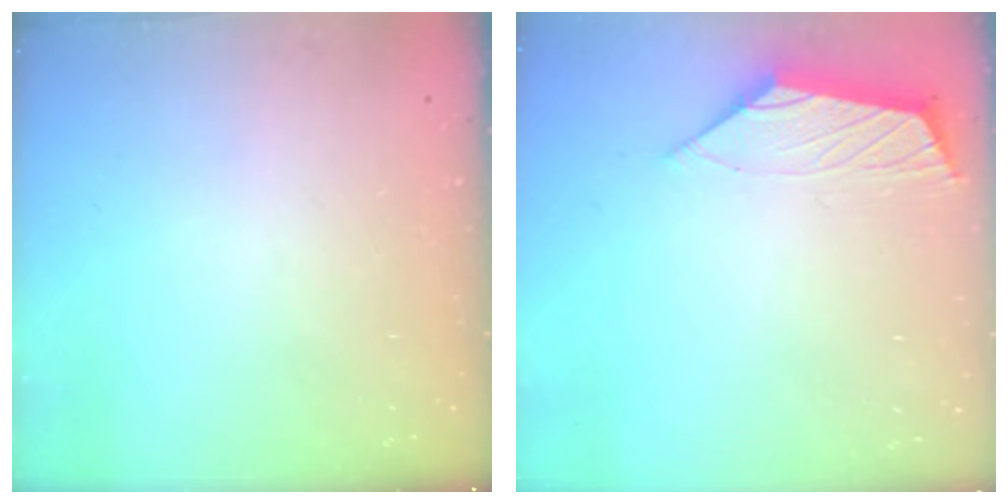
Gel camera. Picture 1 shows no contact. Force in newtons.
{"total": 2.9, "press": 2.8, "slide": 0.5}